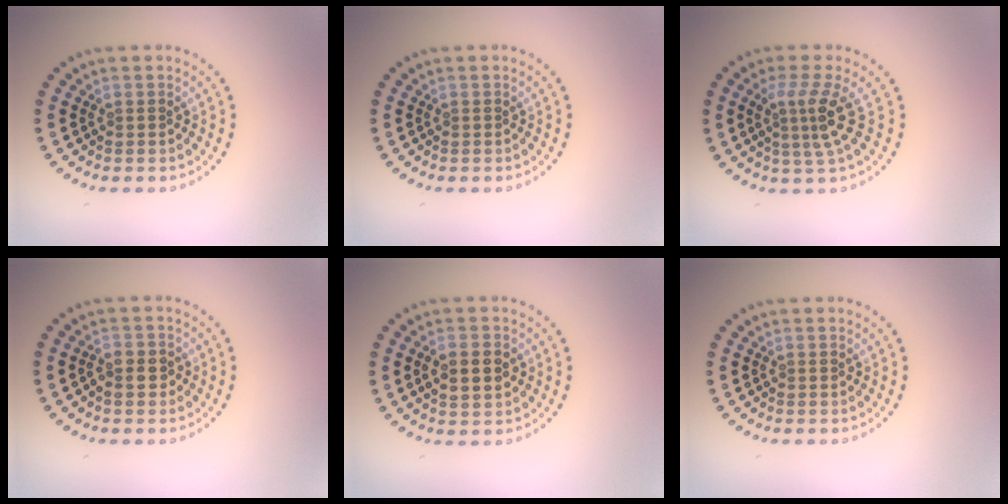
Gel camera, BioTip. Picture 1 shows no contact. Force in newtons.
{"total": 0.0}
{"total": 3.3, "press": 2.3, "slide": 2.4}
{"total": 1.4, "press": 1.4, "slide": 0.4}
{"total": 2.6, "press": 2.6, "slide": 0.0}
{"total": 0.0}